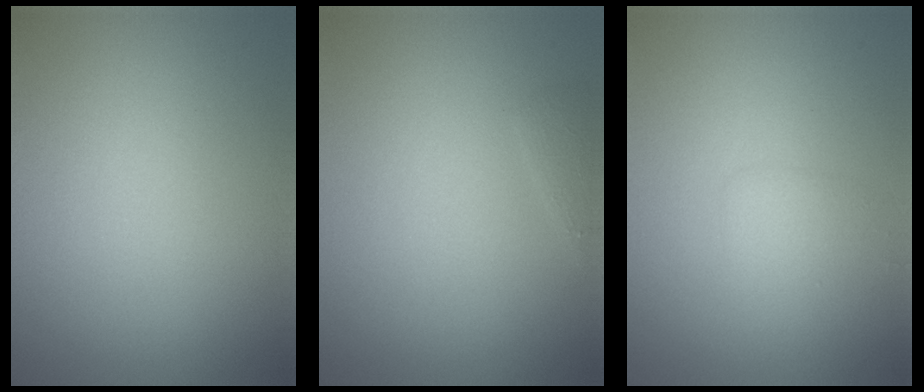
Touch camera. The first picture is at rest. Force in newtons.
{"total": 0.8, "press": 0.8, "slide": 0.1}
{"total": 1.3, "press": 1.3, "slide": 0.1}